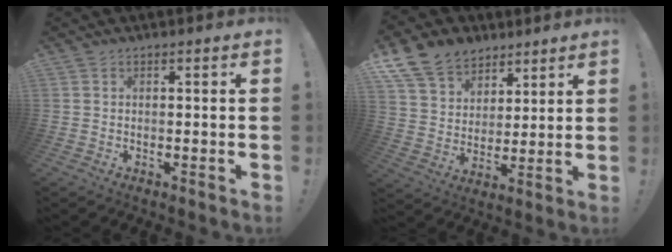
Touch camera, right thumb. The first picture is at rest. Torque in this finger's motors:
{"motor_torque": [0.35, 0.67, 0.91, 0.66, 0.10]}